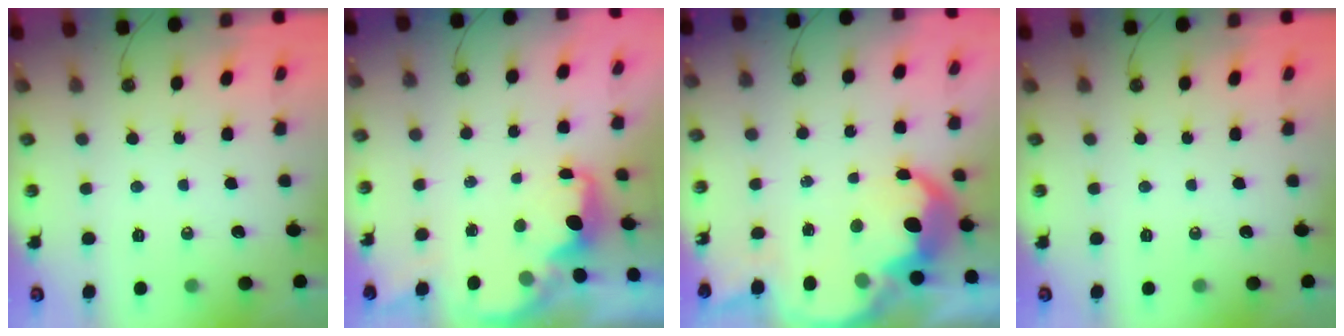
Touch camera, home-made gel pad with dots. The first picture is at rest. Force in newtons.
{"total": 1.9, "press": 1.8, "slide": 0.6}
{"total": 10.5, "press": 10.5, "slide": 0.5}
{"total": 0.0}